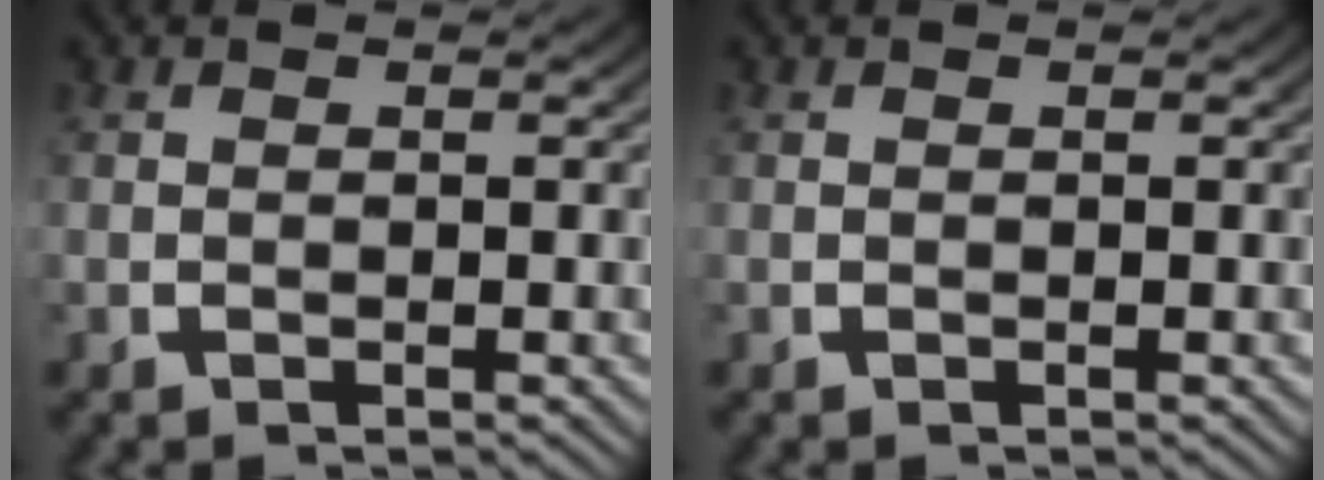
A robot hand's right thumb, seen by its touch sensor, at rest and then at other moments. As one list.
[{"total": 0.0}]